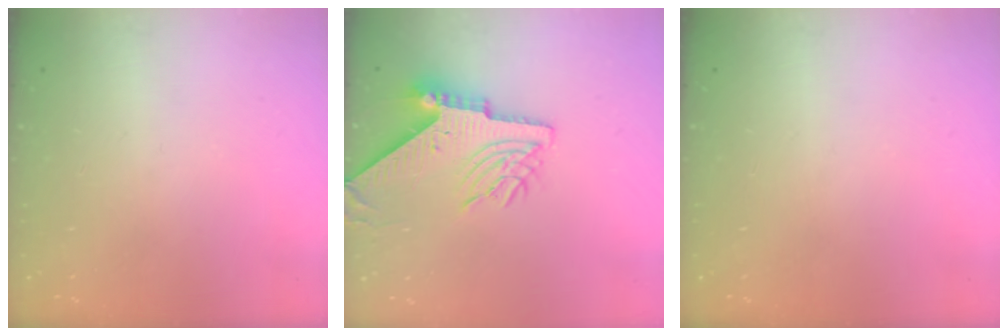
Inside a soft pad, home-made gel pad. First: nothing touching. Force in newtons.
{"total": 9.5, "press": 9.4, "slide": 1.3}
{"total": 0.0}